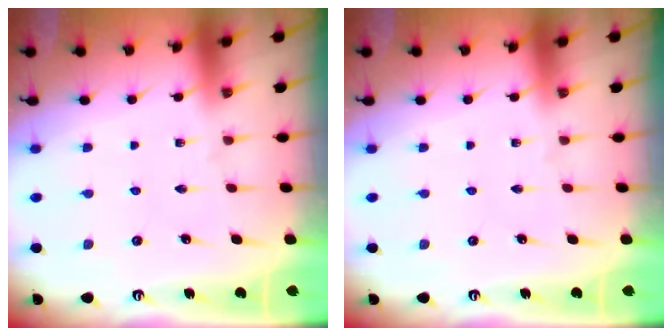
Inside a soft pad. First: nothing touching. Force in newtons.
{"total": 0.0}